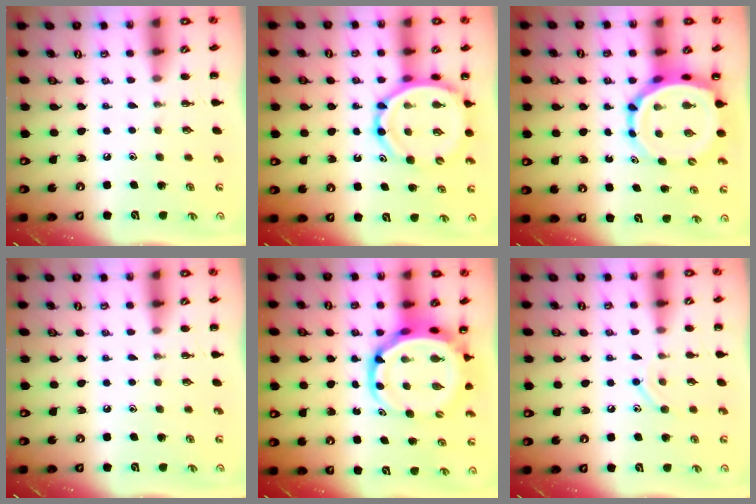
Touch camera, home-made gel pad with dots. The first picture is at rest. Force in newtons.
{"total": 12.8, "press": 12.1, "slide": 4.0}
{"total": 8.5, "press": 8.1, "slide": 2.3}
{"total": 0.0}
{"total": 8.3, "press": 7.9, "slide": 2.4}
{"total": 8.0, "press": 7.8, "slide": 1.4}